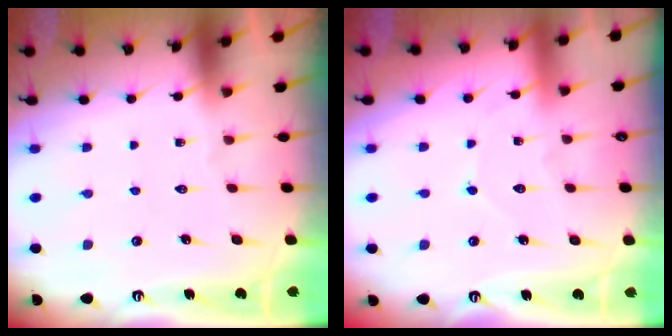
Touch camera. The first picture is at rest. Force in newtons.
{"total": 5.5, "press": 5.5, "slide": 0.3}